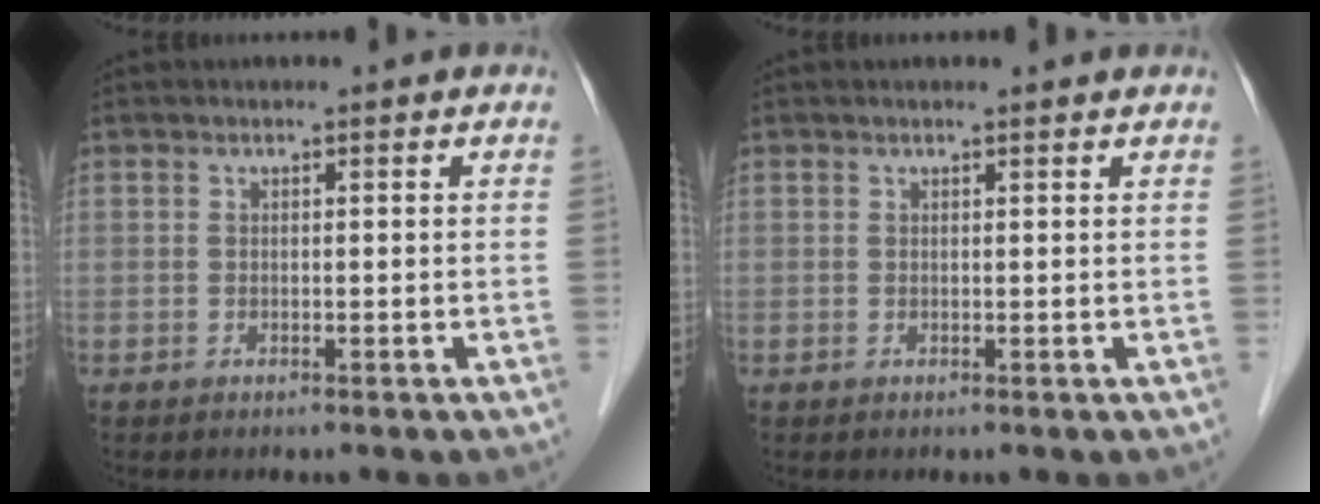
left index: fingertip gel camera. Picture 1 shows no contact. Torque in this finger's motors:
{"motor_torque": [0.91, -1.10, 0.09, 0.00]}